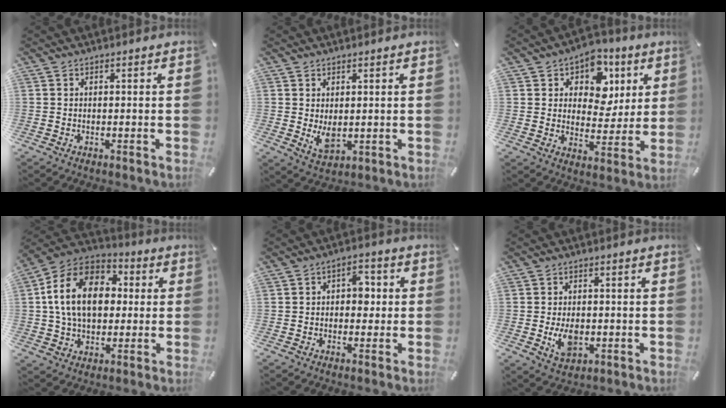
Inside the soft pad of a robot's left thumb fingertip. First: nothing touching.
{"total": 4.7, "force": [0.6, 2.8, 3.8], "torque": [-0.081, -0.007, 0.009]}
{"total": 10.6, "force": [4.2, 8.4, 4.8], "torque": [-0.072, -0.024, 0.073]}
{"total": 17.2, "force": [1.8, 12.8, 11.3], "torque": [-0.233, 0.012, 0.028]}
{"total": 5.0, "force": [-0.1, 3.6, 3.4], "torque": [-0.035, 0.001, -0.014]}
{"total": 6.2, "force": [-1.1, 4.0, 4.6], "torque": [-0.096, -0.005, -0.020]}